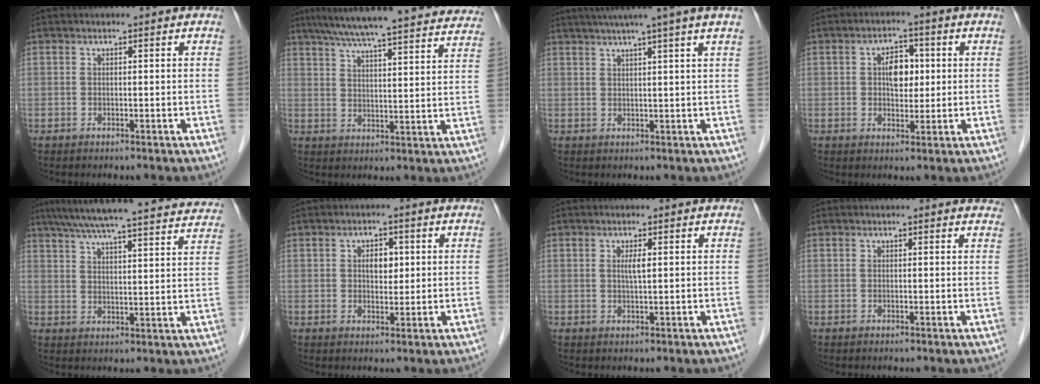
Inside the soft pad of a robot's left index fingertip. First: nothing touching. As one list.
[{"total": 29.3, "force": [26.5, 3.2, 12.3], "torque": [-0.194, -0.020, 0.328]}, {"total": 8.6, "force": [6.6, -1.9, 5.3], "torque": [-0.073, 0.021, 0.078]}, {"total": 4.6, "force": [0.6, 2.9, 3.6], "torque": [-0.060, 0.011, 0.011]}, {"total": 29.1, "force": [26.6, 2.8, 11.5], "torque": [-0.186, -0.020, 0.329]}, {"total": 3.1, "force": [0.6, 2.0, 2.3], "torque": [-0.036, 0.005, 0.012]}, {"total": 1.7, "force": [0.4, 0.2, 1.6], "torque": [-0.034, 0.000, 0.007]}, {"total": 1.5, "force": [1.5, 0.3, 0.2], "torque": [-0.009, -0.006, 0.000]}]